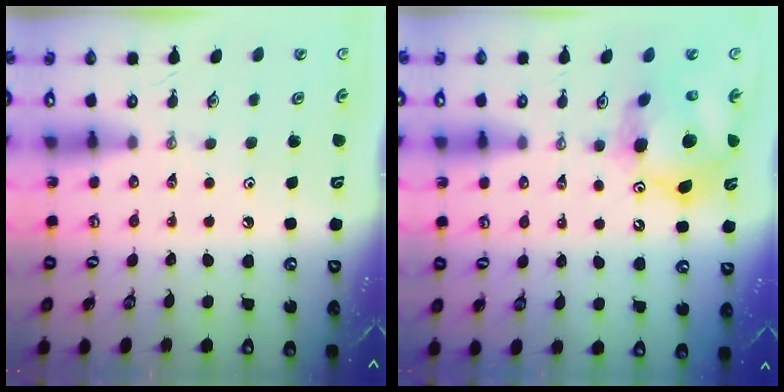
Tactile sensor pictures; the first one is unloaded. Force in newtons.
{"total": 14.3, "press": 14.2, "slide": 1.5}